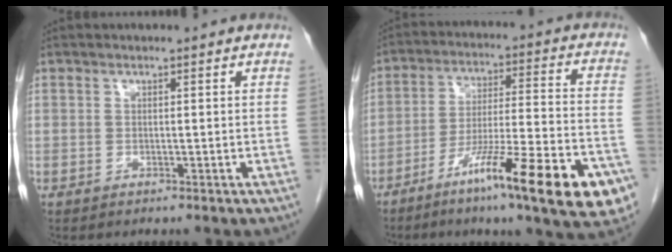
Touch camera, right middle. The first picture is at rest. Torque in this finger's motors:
{"motor_torque": [1.25, -0.89, 0.31, 0.14]}